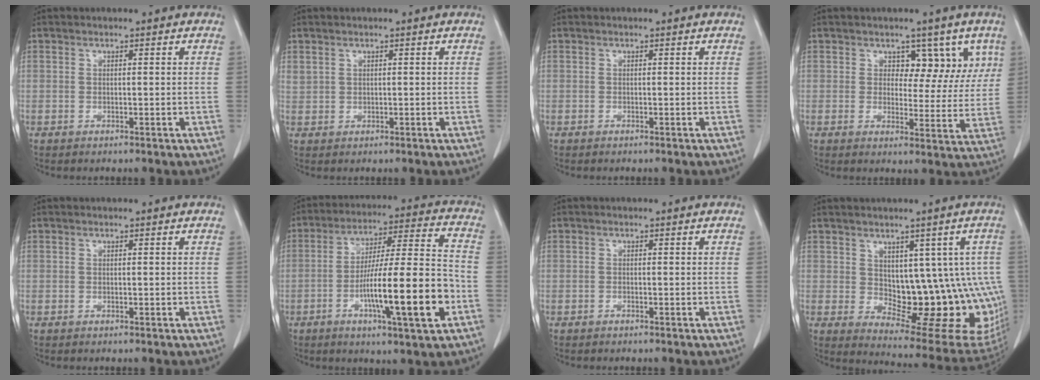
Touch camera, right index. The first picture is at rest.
{"total": 1.4, "force": [0.9, 1.0, 0.3], "torque": [-0.002, 0.015, 0.021]}
{"total": 0.0}
{"total": 6.6, "force": [3.5, 4.2, 3.6], "torque": [-0.015, 0.003, 0.044]}
{"total": 0.0}
{"total": 17.1, "force": [-5.6, 1.1, 16.2], "torque": [-0.271, 0.002, -0.086]}
{"total": 0.0}
{"total": 15.9, "force": [-0.1, 7.8, 13.8], "torque": [-0.127, 0.008, 0.024]}